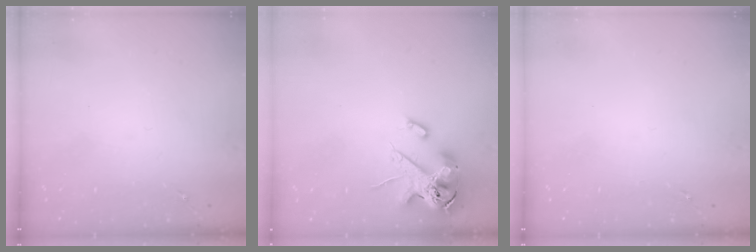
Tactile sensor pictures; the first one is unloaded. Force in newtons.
{"total": 15.3, "press": 15.1, "slide": 2.6}
{"total": 0.0}